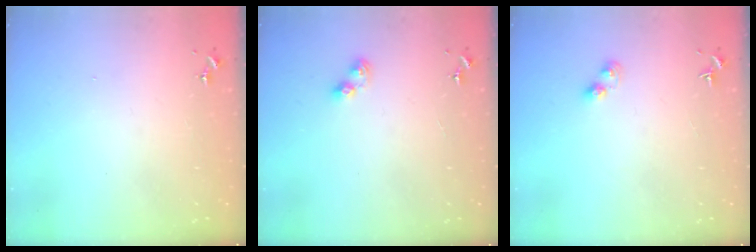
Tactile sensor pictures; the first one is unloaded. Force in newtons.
{"total": 6.6, "press": 6.6, "slide": 0.7}
{"total": 3.8, "press": 3.8, "slide": 0.4}